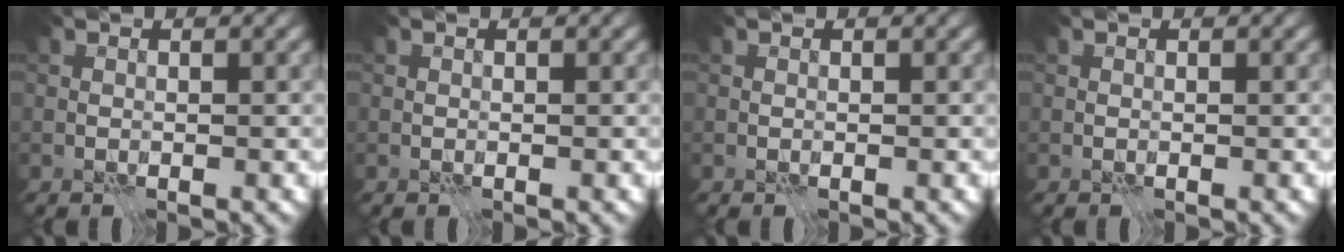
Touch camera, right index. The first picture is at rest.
{"total": 0.0}
{"total": 0.0}
{"total": 0.0}